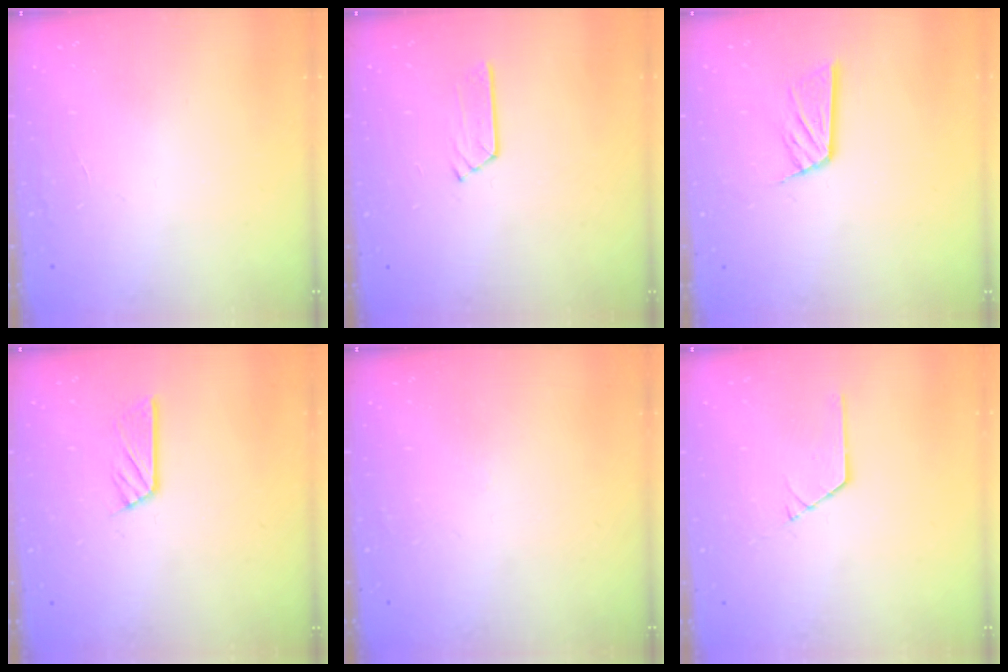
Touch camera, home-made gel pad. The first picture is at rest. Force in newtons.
{"total": 3.7, "press": 3.7, "slide": 0.4}
{"total": 10.4, "press": 10.3, "slide": 1.0}
{"total": 5.8, "press": 5.8, "slide": 0.3}
{"total": 2.7, "press": 2.6, "slide": 0.3}
{"total": 1.2, "press": 1.2, "slide": 0.1}